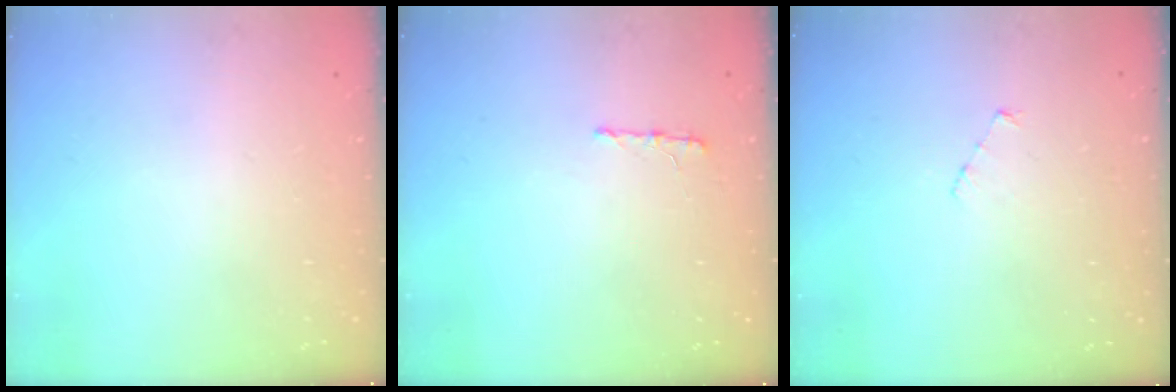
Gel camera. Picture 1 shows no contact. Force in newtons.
{"total": 5.1, "press": 5.1, "slide": 0.4}
{"total": 3.5, "press": 3.5, "slide": 0.3}